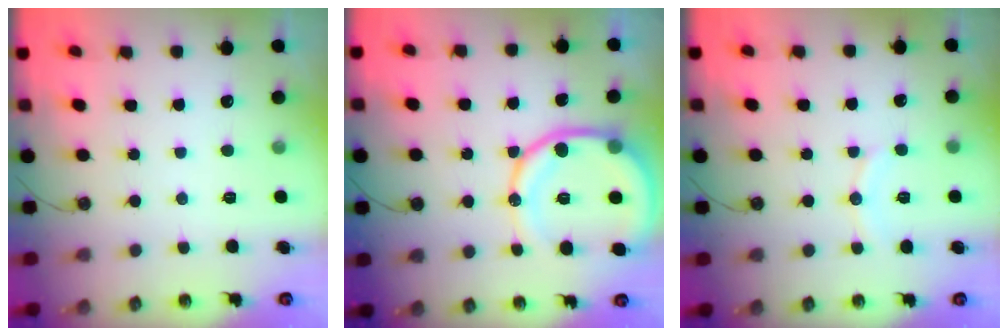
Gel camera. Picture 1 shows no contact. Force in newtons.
{"total": 15.5, "press": 15.4, "slide": 2.1}
{"total": 6.8, "press": 6.8, "slide": 0.7}